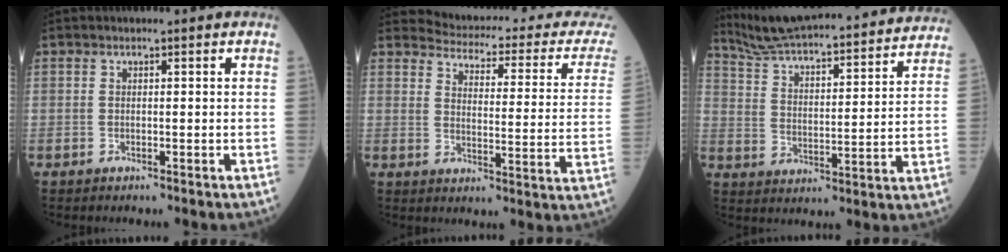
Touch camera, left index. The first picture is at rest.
{"total": 20.2, "force": [19.5, 2.3, 4.7], "torque": [-0.054, -0.087, 0.209]}
{"total": 28.8, "force": [26.5, 3.3, 10.5], "torque": [-0.173, -0.031, 0.354]}